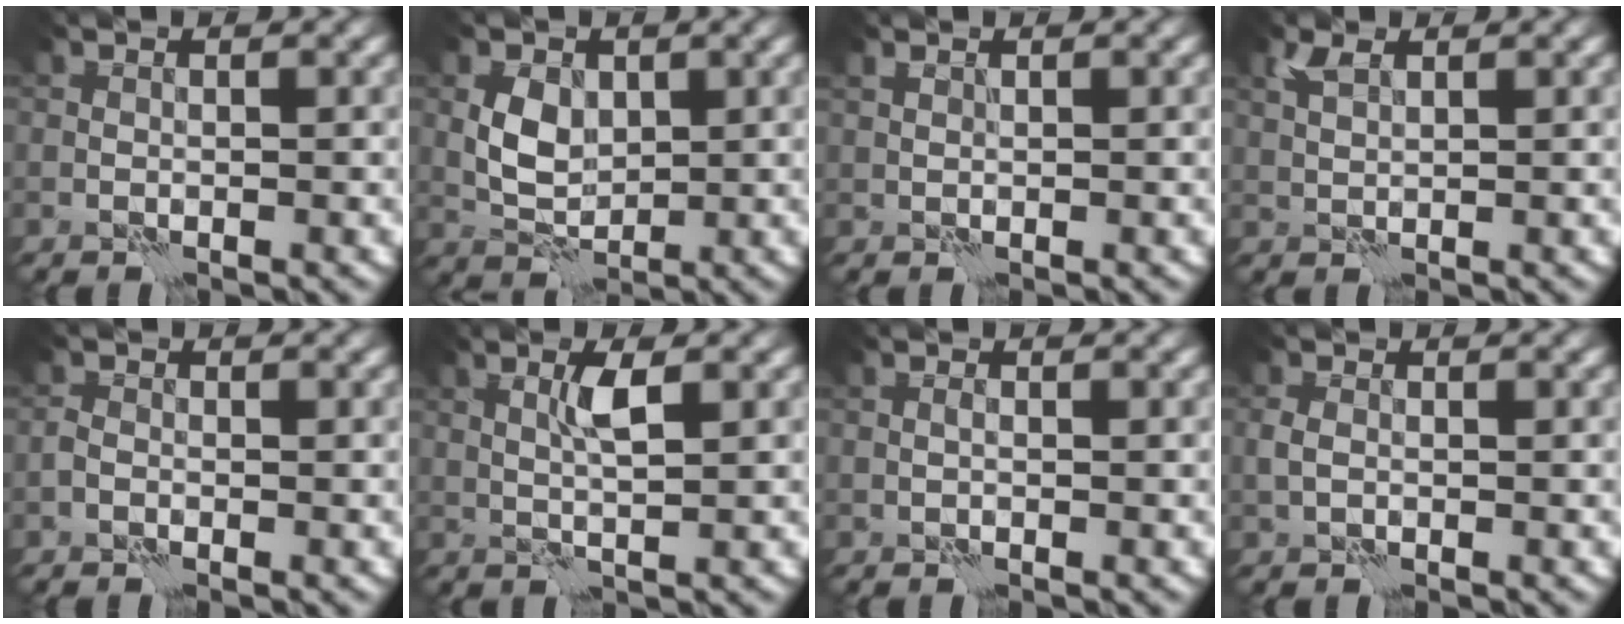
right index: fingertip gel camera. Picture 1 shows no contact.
{"total": 3.1, "force": [0.9, 2.2, 2.1], "torque": [-0.042, -0.002, 0.015]}
{"total": 0.5, "force": [0.5, 0.1, 0.0], "torque": [0.000, -0.001, 0.010]}
{"total": 1.6, "force": [1.3, 0.4, 0.9], "torque": [-0.025, 0.004, 0.026]}
{"total": 0.5, "force": [-0.4, 0.2, 0.2], "torque": [-0.004, 0.002, -0.013]}
{"total": 2.1, "force": [1.0, -0.1, 1.8], "torque": [-0.040, 0.004, 0.017]}
{"total": 0.0}
{"total": 0.9, "force": [0.0, 0.6, 0.7], "torque": [-0.019, 0.001, -0.002]}